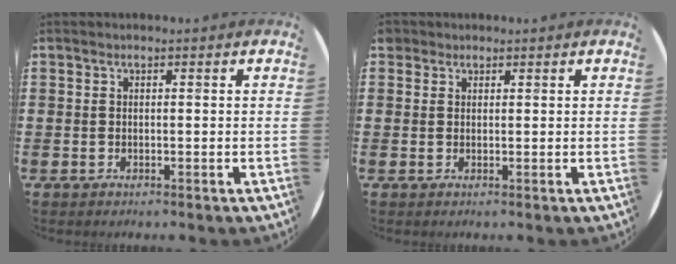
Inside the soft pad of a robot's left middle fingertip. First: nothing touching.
{"total": 1.1, "force": [0.9, 0.6, 0.0], "torque": [-0.002, 0.004, 0.018]}